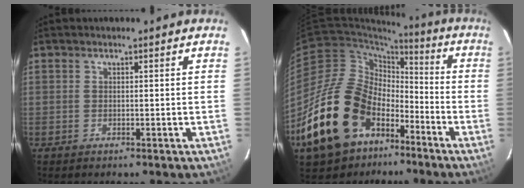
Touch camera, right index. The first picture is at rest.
{"total": 22.7, "force": [-11.8, 14.6, 12.8], "torque": [-0.263, 0.006, -0.185]}